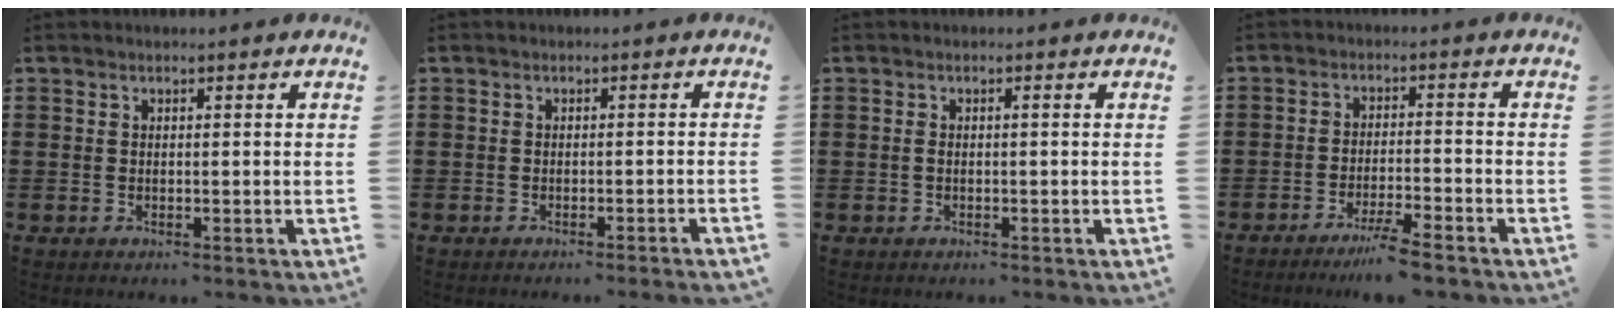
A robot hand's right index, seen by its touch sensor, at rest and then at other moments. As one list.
[{"total": 1.2, "force": [-0.9, -0.3, 0.7], "torque": [-0.011, -0.002, -0.018]}, {"total": 0.8, "force": [-0.2, 0.0, 0.8], "torque": [-0.015, -0.003, -0.004]}, {"total": 4.7, "force": [-4.1, -0.5, 2.4], "torque": [-0.046, -0.014, -0.076]}]